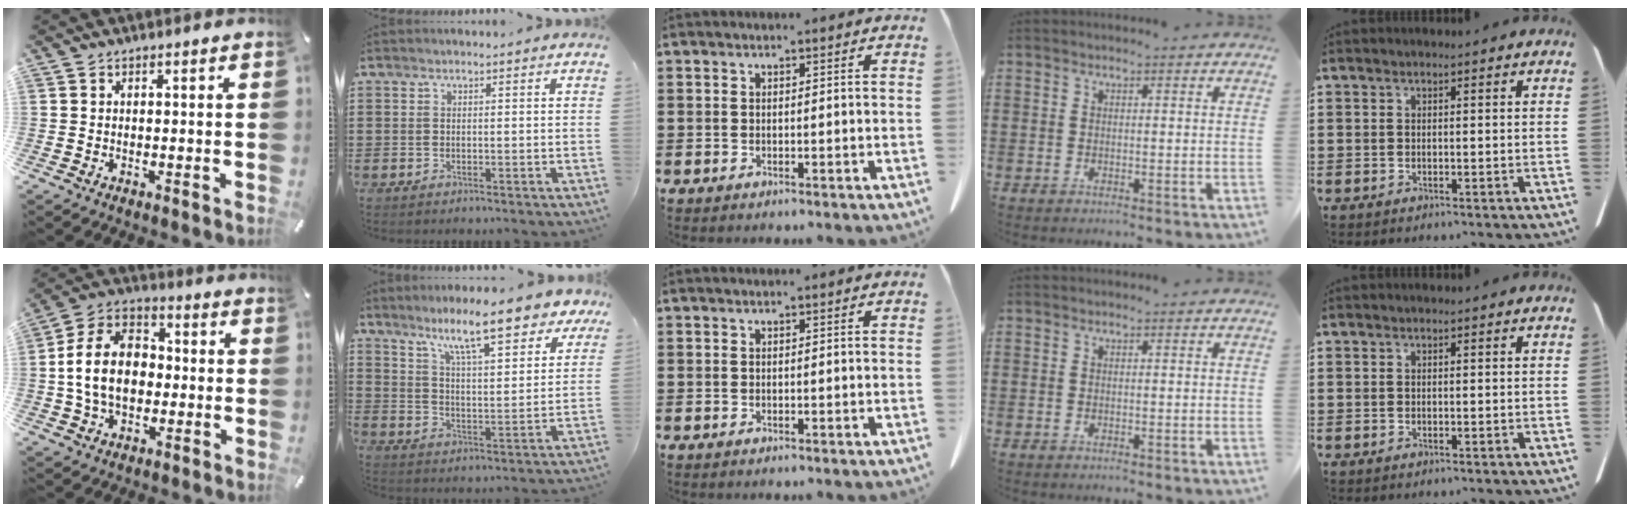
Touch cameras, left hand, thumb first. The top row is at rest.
{"thumb": {"total": 13.6, "force": [-1.6, 10.2, 8.9], "torque": [-0.216, 0.021, -0.033]}, "index": {"total": 10.9, "force": [8.8, 1.1, 6.3], "torque": [-0.125, -0.045, 0.147]}}